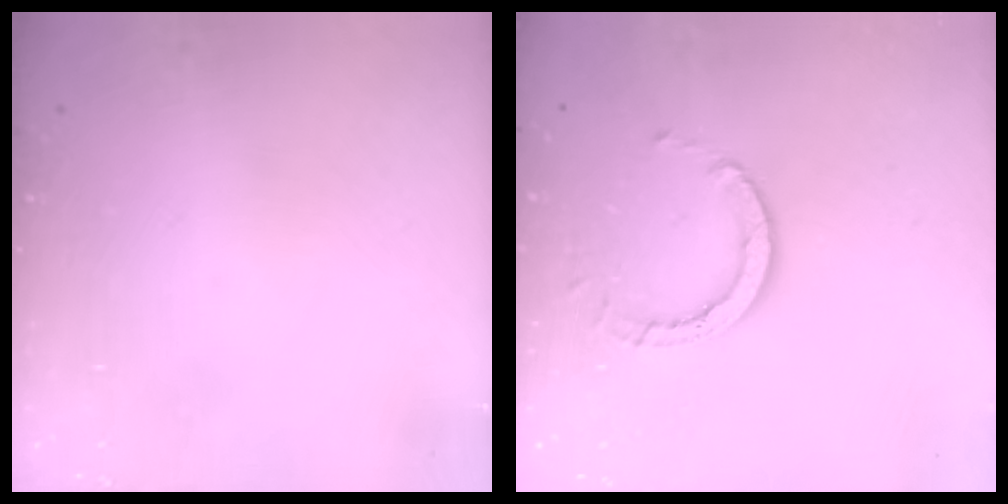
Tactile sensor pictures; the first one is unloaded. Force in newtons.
{"total": 5.0, "press": 5.0, "slide": 0.3}